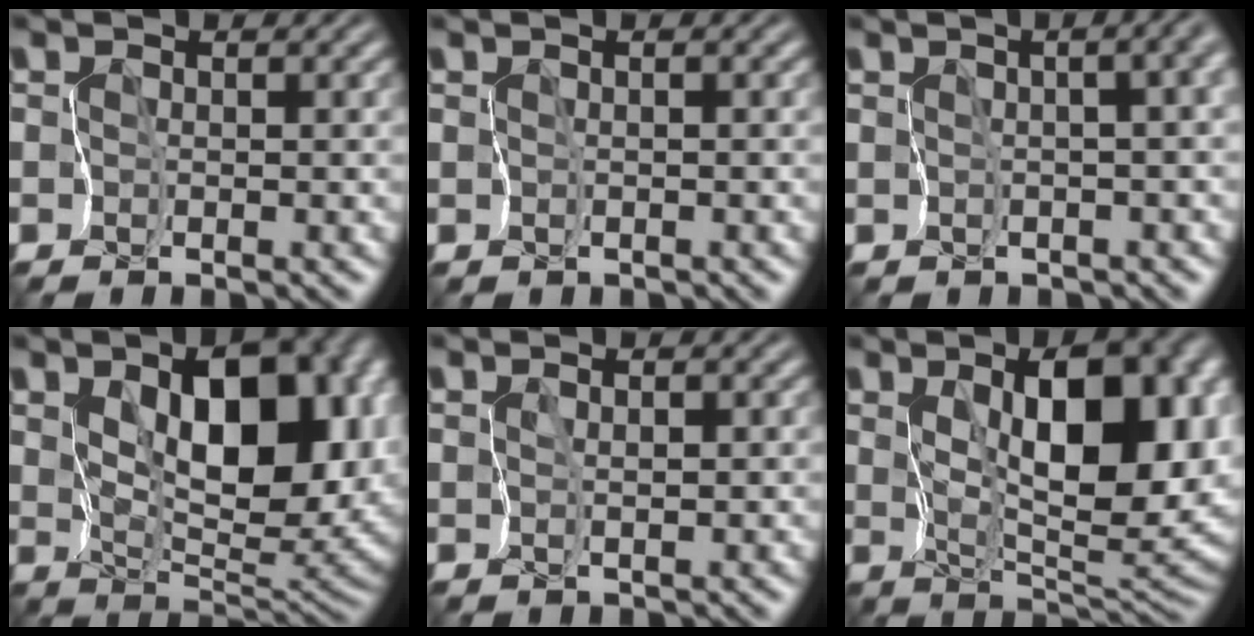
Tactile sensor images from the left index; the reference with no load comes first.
{"total": 0.0}
{"total": 7.7, "force": [0.4, 4.3, 6.4], "torque": [-0.055, 0.002, 0.009]}
{"total": 10.8, "force": [3.0, 5.7, 8.7], "torque": [-0.130, -0.008, 0.062]}
{"total": 0.9, "force": [0.7, 0.2, 0.4], "torque": [-0.005, -0.003, 0.023]}
{"total": 11.1, "force": [3.0, 4.7, 9.5], "torque": [-0.140, -0.003, 0.063]}